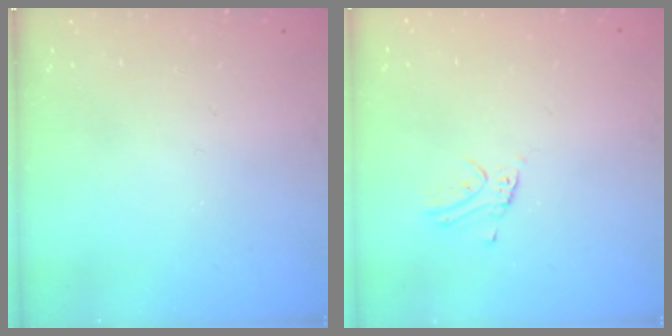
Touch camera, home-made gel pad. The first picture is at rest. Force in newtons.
{"total": 1.8, "press": 1.8, "slide": 0.1}